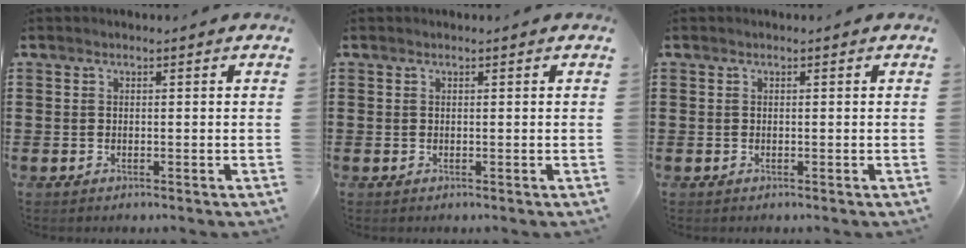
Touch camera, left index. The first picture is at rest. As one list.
[{"total": 0.0}, {"total": 0.0}]